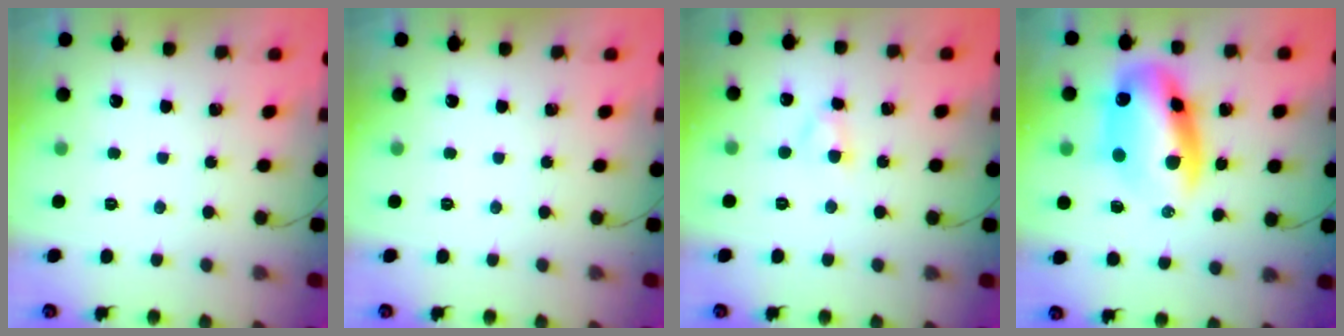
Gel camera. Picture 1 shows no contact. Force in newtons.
{"total": 0.0}
{"total": 2.9, "press": 2.7, "slide": 1.2}
{"total": 14.4, "press": 13.9, "slide": 3.6}